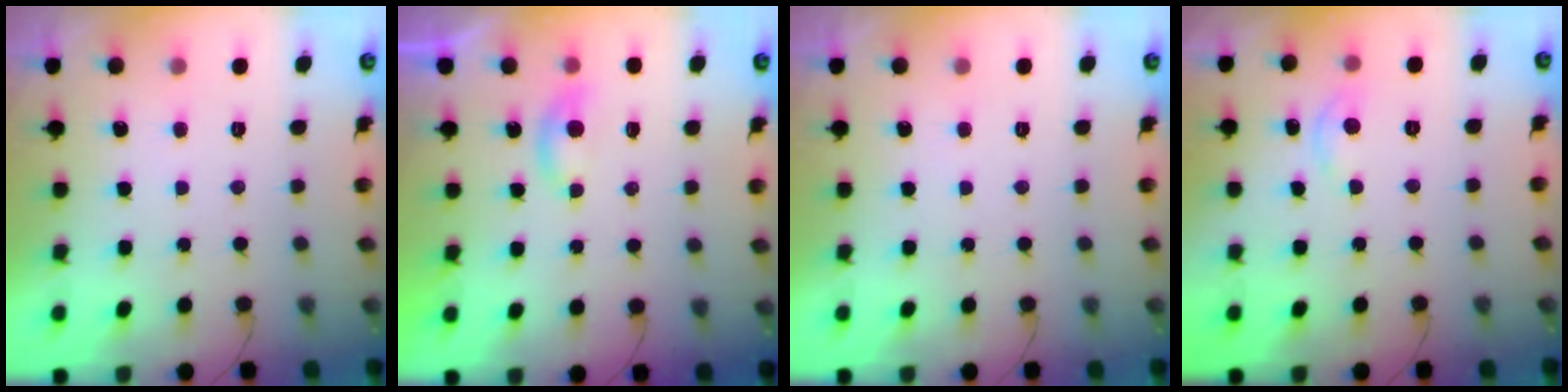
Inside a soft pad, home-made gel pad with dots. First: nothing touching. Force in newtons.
{"total": 3.3, "press": 3.2, "slide": 0.3}
{"total": 0.0}
{"total": 2.9, "press": 2.8, "slide": 0.4}